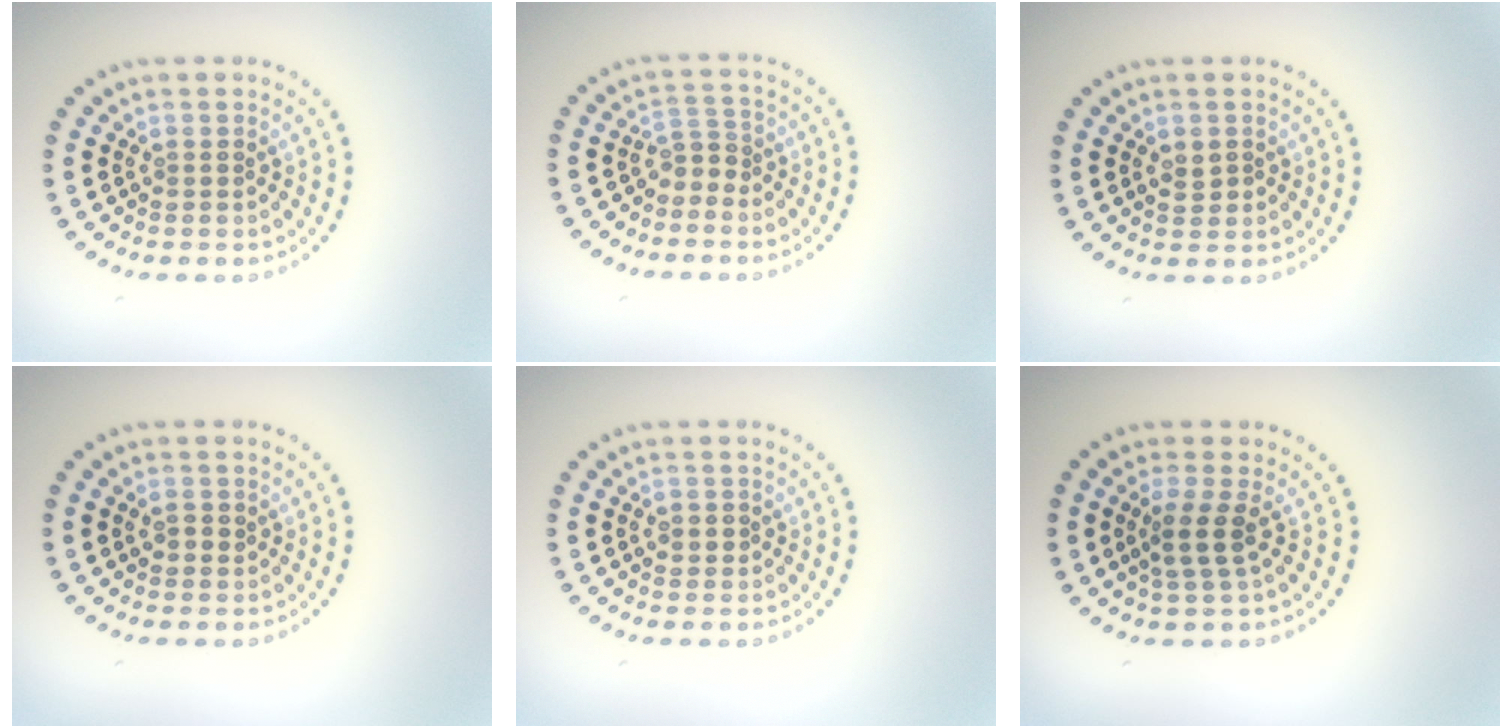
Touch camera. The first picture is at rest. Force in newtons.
{"total": 1.7, "press": 1.1, "slide": 1.3}
{"total": 1.3, "press": 1.3, "slide": 0.3}
{"total": 1.1, "press": 1.1, "slide": 0.4}
{"total": 1.0, "press": 1.0, "slide": 0.3}
{"total": 2.4, "press": 2.0, "slide": 1.4}